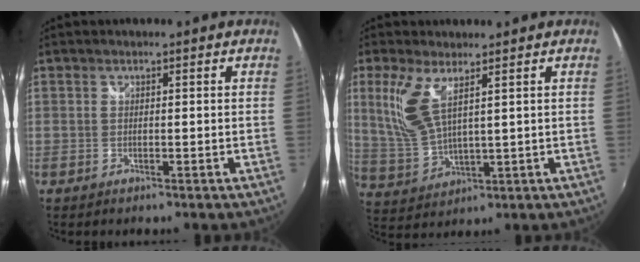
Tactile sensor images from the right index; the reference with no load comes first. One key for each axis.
{"total": 8.6, "fx": 4.1, "fy": 2.8, "fz": 7.1, "tx": -0.159, "ty": -0.005, "tz": 0.094}